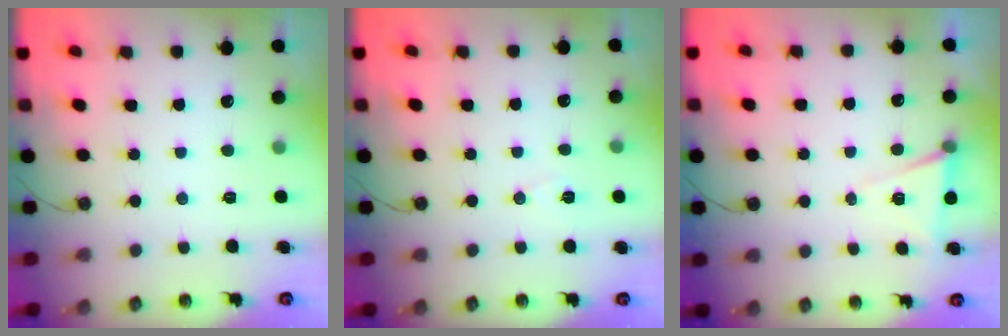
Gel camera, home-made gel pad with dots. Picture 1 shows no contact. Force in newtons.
{"total": 6.6, "press": 4.8, "slide": 4.5}
{"total": 6.3, "press": 4.4, "slide": 4.5}